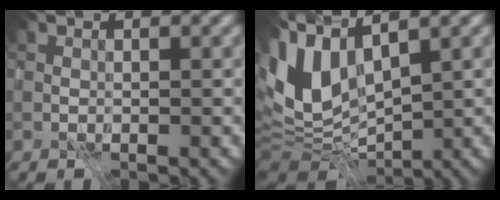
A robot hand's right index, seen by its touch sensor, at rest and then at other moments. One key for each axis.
{"total": 8.4, "fx": 1.9, "fy": 4.6, "fz": 6.7, "tx": -0.163, "ty": -0.002, "tz": 0.027}